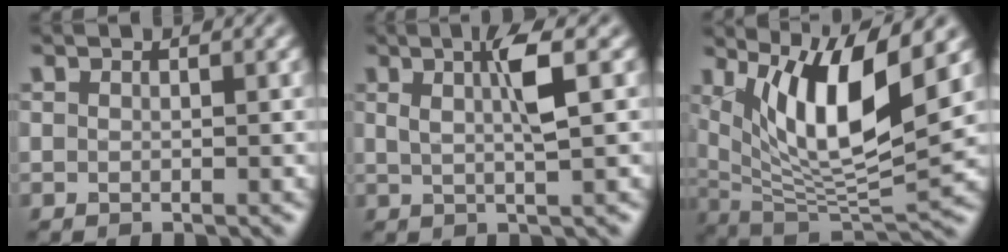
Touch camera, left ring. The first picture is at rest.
{"total": 3.7, "force": [1.1, 0.6, 3.5], "torque": [-0.057, 0.004, 0.020]}
{"total": 10.2, "force": [4.0, 2.8, 9.0], "torque": [-0.152, -0.011, 0.079]}